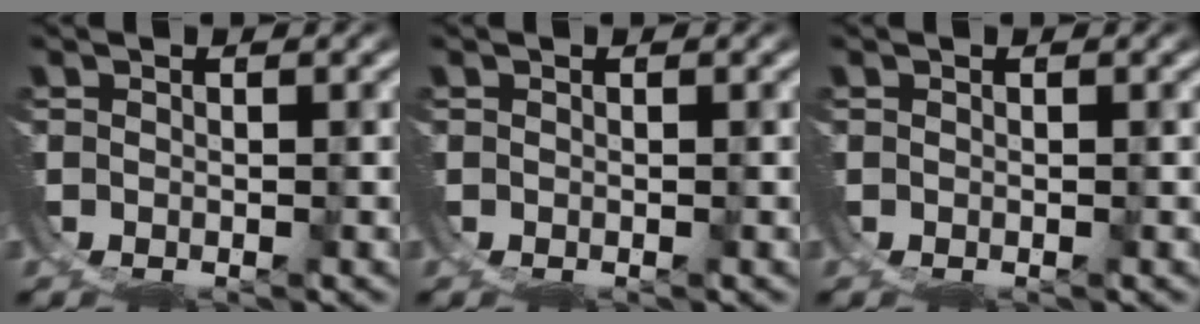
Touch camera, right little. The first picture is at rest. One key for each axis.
{"total": 0.0}
{"total": 0.0}